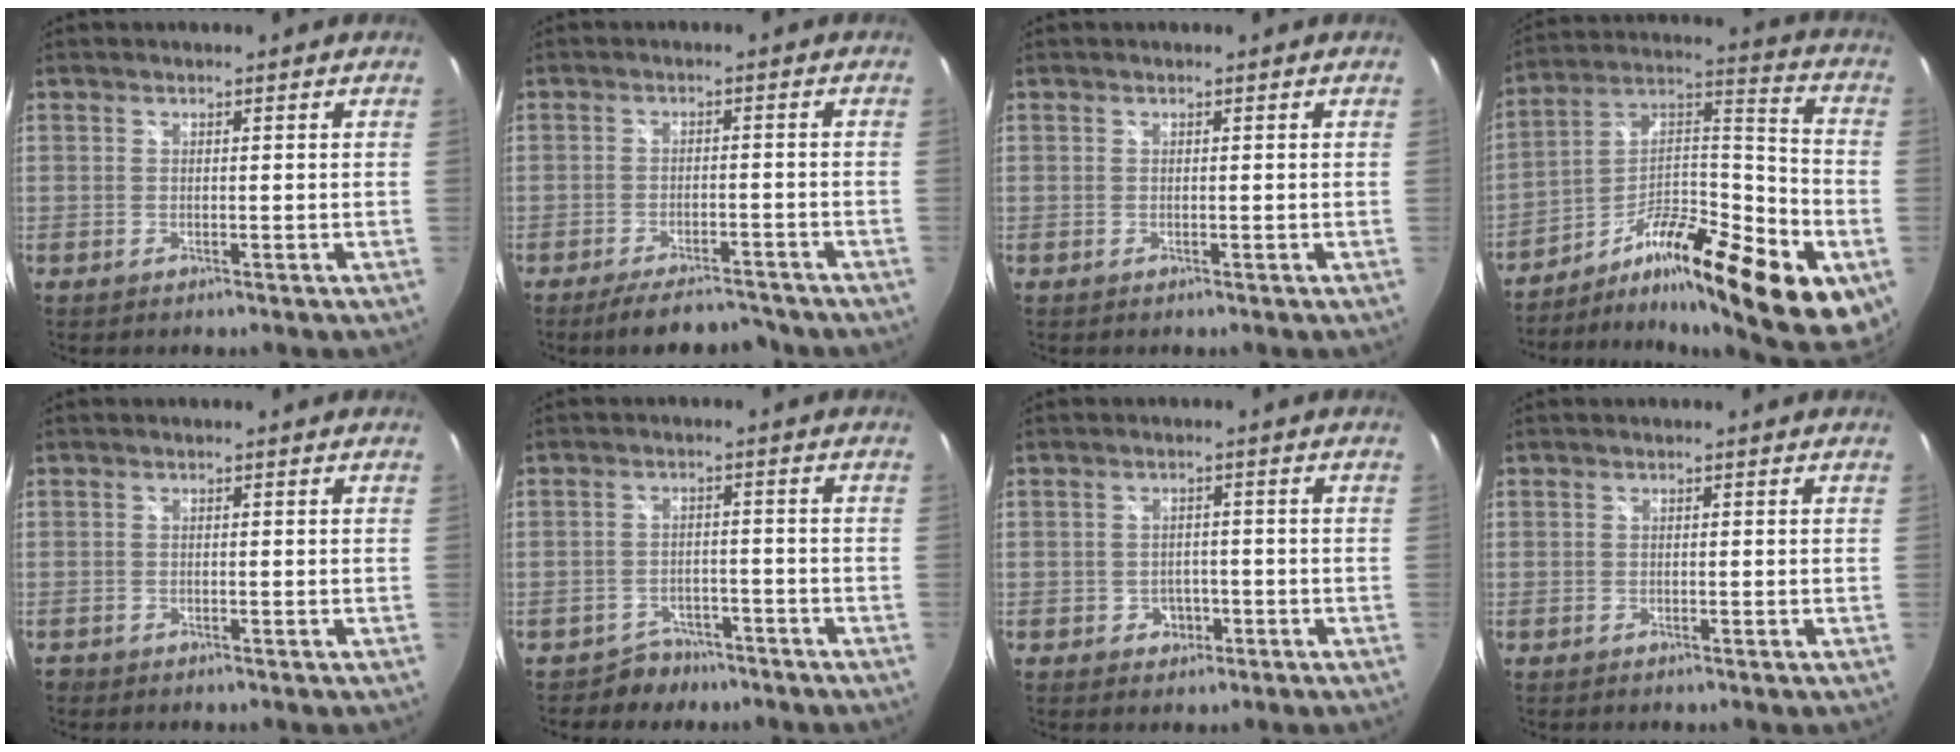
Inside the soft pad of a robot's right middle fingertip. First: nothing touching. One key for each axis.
{"total": 8.1, "fx": -7.1, "fy": 2.2, "fz": 3.3, "tx": -0.074, "ty": -0.004, "tz": -0.105}
{"total": 0.0}
{"total": 24.9, "fx": -13.2, "fy": 7.5, "fz": 19.8, "tx": -0.283, "ty": 0.015, "tz": -0.213}
{"total": 1.2, "fx": -0.9, "fy": 0.8, "fz": 0.1, "tx": -0.009, "ty": -0.002, "tz": -0.018}
{"total": 4.9, "fx": -3.8, "fy": 3.2, "fz": -0.1, "tx": -0.003, "ty": 0.017, "tz": -0.059}
{"total": 3.2, "fx": -1.2, "fy": 2.8, "fz": 0.8, "tx": -0.018, "ty": 0.004, "tz": -0.014}
{"total": 0.0}